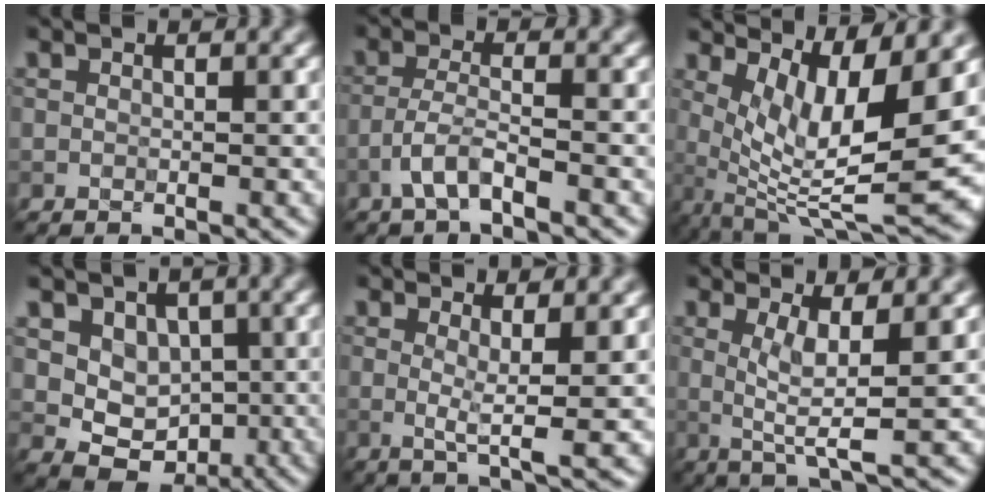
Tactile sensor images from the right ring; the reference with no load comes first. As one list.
[{"total": 2.7, "force": [-1.7, 0.3, 2.0], "torque": [-0.044, 0.010, -0.043]}, {"total": 9.9, "force": [2.3, 2.8, 9.2], "torque": [-0.157, -0.012, 0.047]}, {"total": 5.0, "force": [0.9, 4.2, 2.5], "torque": [-0.033, -0.008, 0.014]}, {"total": 3.2, "force": [0.8, 0.5, 3.1], "torque": [-0.051, -0.011, 0.012]}, {"total": 3.7, "force": [0.8, 0.5, 3.6], "torque": [-0.069, -0.004, 0.017]}]